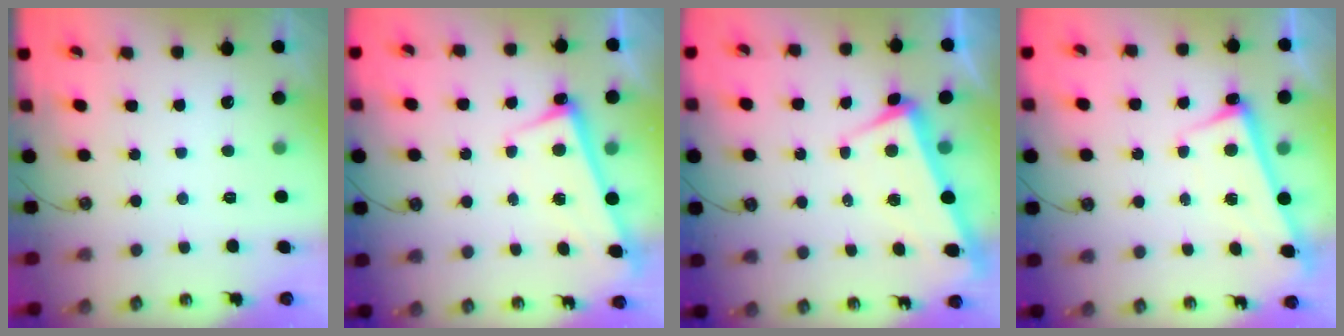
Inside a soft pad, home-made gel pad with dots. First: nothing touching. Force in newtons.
{"total": 2.6, "press": 2.6, "slide": 0.6}
{"total": 3.0, "press": 2.8, "slide": 0.9}
{"total": 2.8, "press": 2.7, "slide": 0.5}